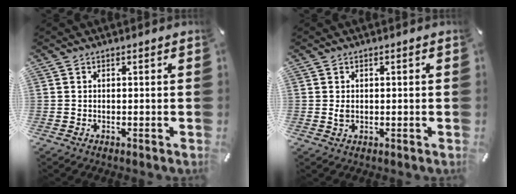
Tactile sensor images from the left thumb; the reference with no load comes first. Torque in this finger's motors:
{"motor_torque": [0.38, 0.49, 0.15, -0.11, 0.01]}